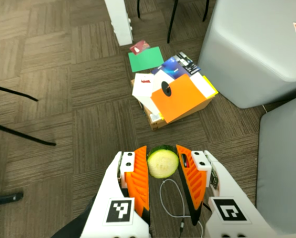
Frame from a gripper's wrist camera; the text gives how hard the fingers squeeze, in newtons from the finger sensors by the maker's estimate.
{"total": 9.5, "left": 10.3, "right": 8.8}